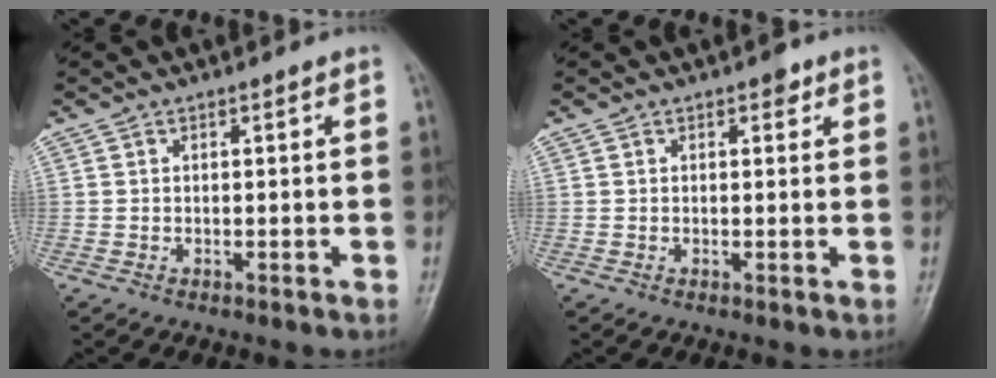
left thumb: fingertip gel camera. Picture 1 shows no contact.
{"total": 1.7, "force": [0.9, 1.0, 1.0], "torque": [-0.002, -0.001, 0.008]}